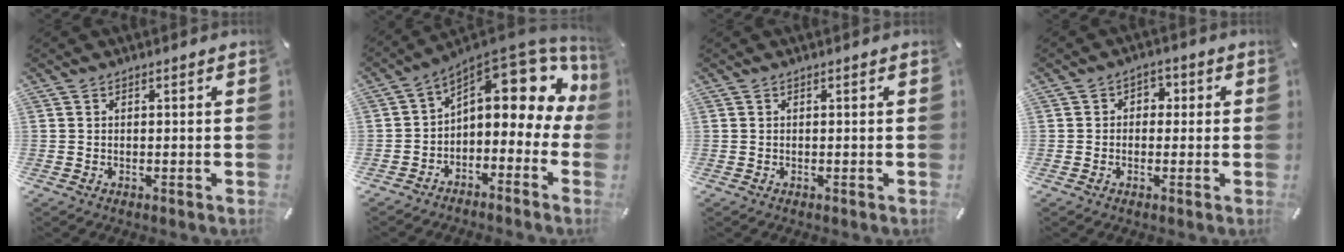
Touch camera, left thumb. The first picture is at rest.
{"total": 13.1, "force": [6.3, 6.6, 9.4], "torque": [-0.124, -0.058, 0.101]}
{"total": 0.0}
{"total": 2.9, "force": [-1.0, 2.4, 1.3], "torque": [-0.019, 0.010, -0.024]}